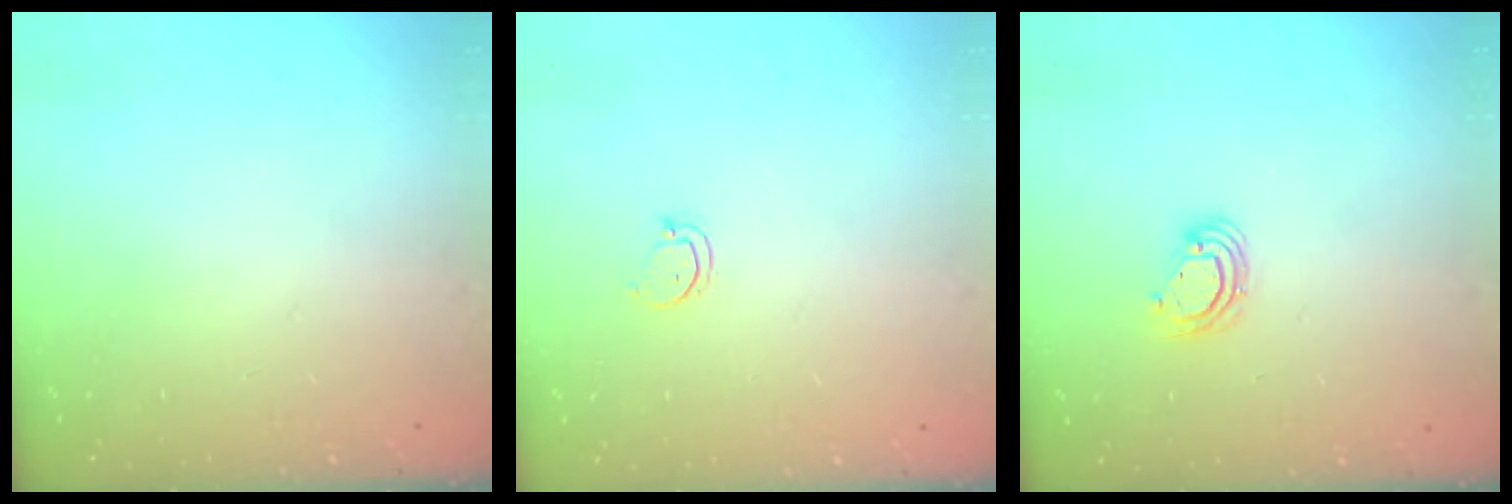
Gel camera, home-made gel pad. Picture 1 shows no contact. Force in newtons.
{"total": 2.5, "press": 2.5, "slide": 0.3}
{"total": 5.7, "press": 5.7, "slide": 0.5}